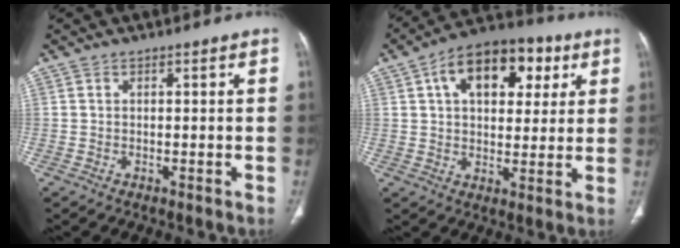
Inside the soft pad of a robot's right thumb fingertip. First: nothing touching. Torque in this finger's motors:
{"motor_torque": [0.79, 4.22, 1.20, -0.01, 0.12]}